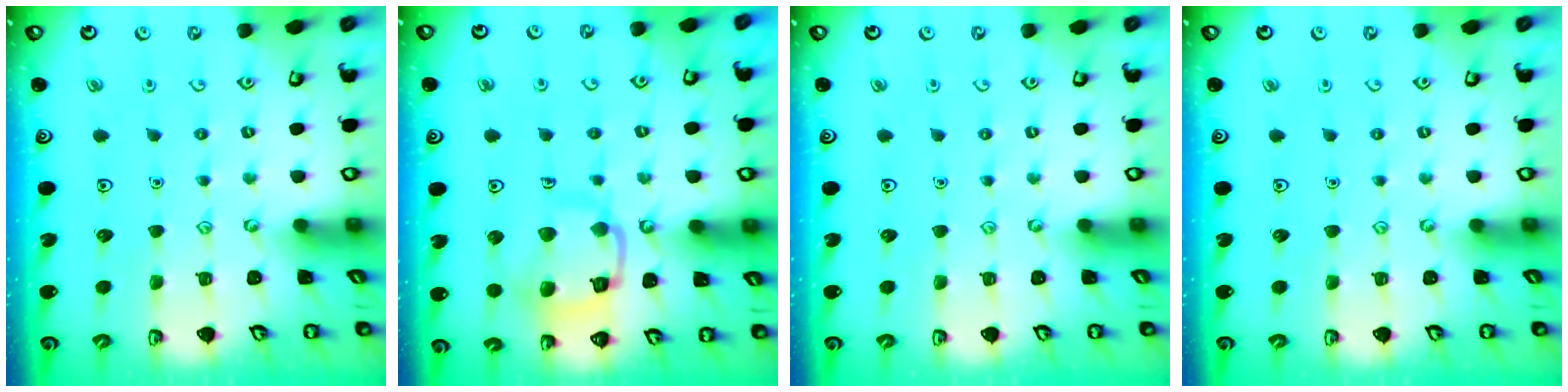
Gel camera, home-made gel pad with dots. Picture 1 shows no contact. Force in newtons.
{"total": 13.4, "press": 13.3, "slide": 1.4}
{"total": 0.0}
{"total": 0.0}